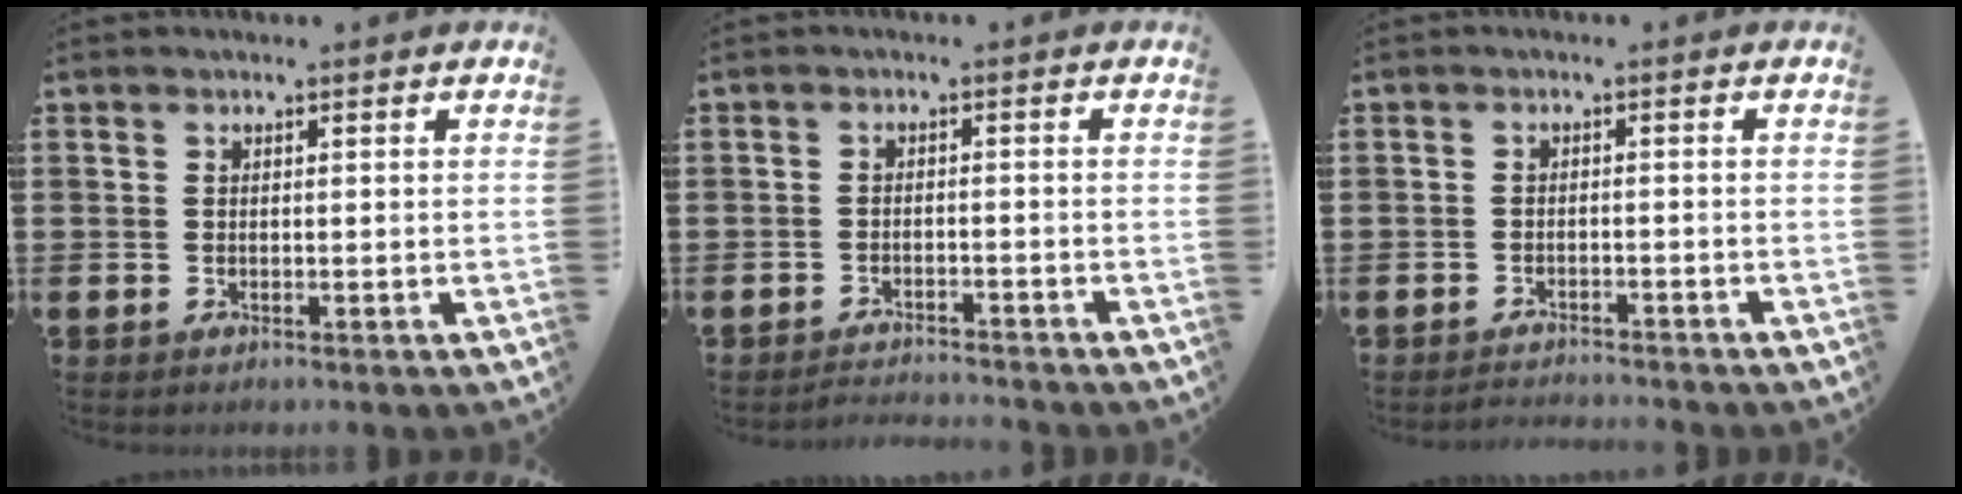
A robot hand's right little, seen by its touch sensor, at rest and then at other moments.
{"total": 1.8, "force": [-1.8, -0.1, -0.1], "torque": [-0.002, 0.005, -0.039]}
{"total": 1.5, "force": [-1.5, -0.1, -0.1], "torque": [-0.002, 0.003, -0.030]}